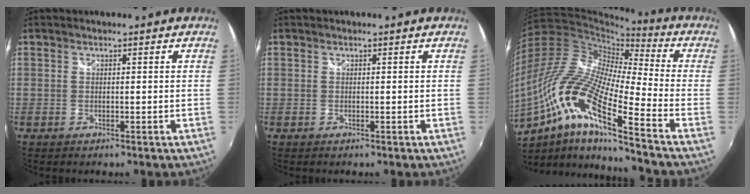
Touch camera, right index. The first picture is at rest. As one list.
[{"total": 0.0}, {"total": 21.9, "force": [-10.5, 3.6, 18.9], "torque": [-0.341, -0.035, -0.226]}]